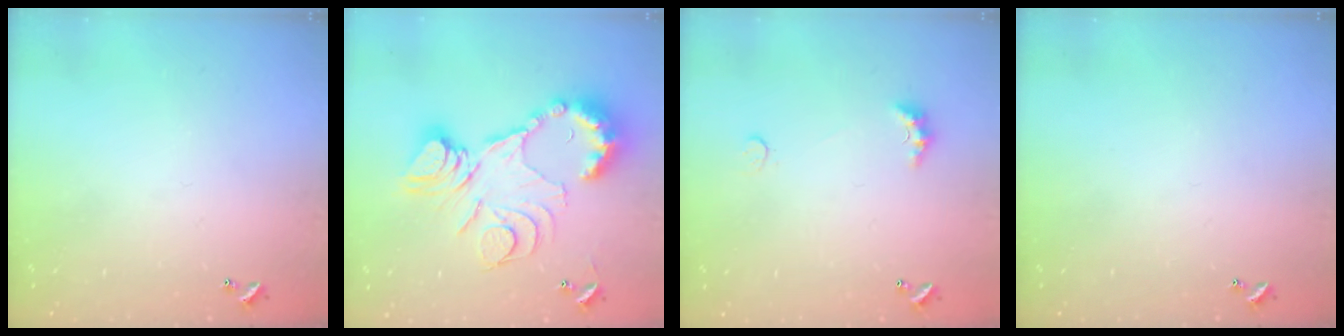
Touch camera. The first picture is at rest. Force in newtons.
{"total": 24.0, "press": 23.8, "slide": 3.3}
{"total": 2.6, "press": 2.5, "slide": 0.7}
{"total": 0.0}